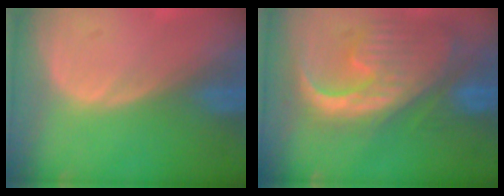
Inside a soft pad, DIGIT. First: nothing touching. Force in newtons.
{"total": 13.0, "press": 11.2, "slide": 6.6}